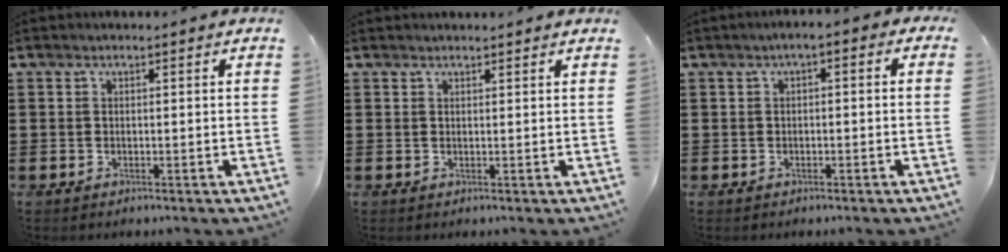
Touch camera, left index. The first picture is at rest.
{"total": 0.9, "force": [0.9, 0.1, 0.1], "torque": [-0.004, 0.000, 0.017]}
{"total": 1.8, "force": [-1.2, 0.7, 1.2], "torque": [-0.023, 0.005, -0.026]}